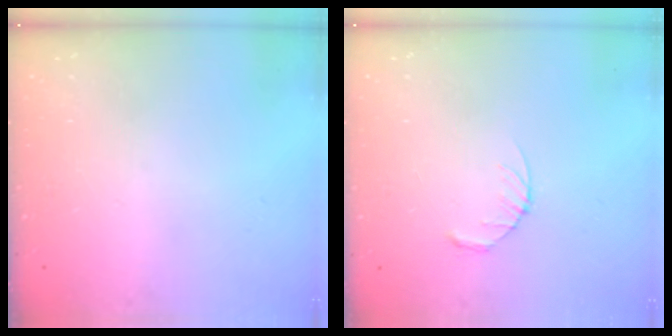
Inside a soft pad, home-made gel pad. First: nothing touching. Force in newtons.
{"total": 3.2, "press": 3.2, "slide": 0.5}